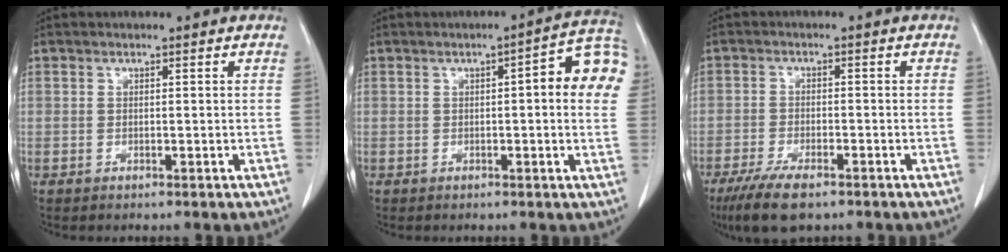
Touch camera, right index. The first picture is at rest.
{"total": 8.7, "force": [1.5, 1.5, 8.5], "torque": [-0.100, 0.025, 0.008]}
{"total": 7.5, "force": [-5.3, 2.1, 4.9], "torque": [-0.089, -0.015, -0.088]}